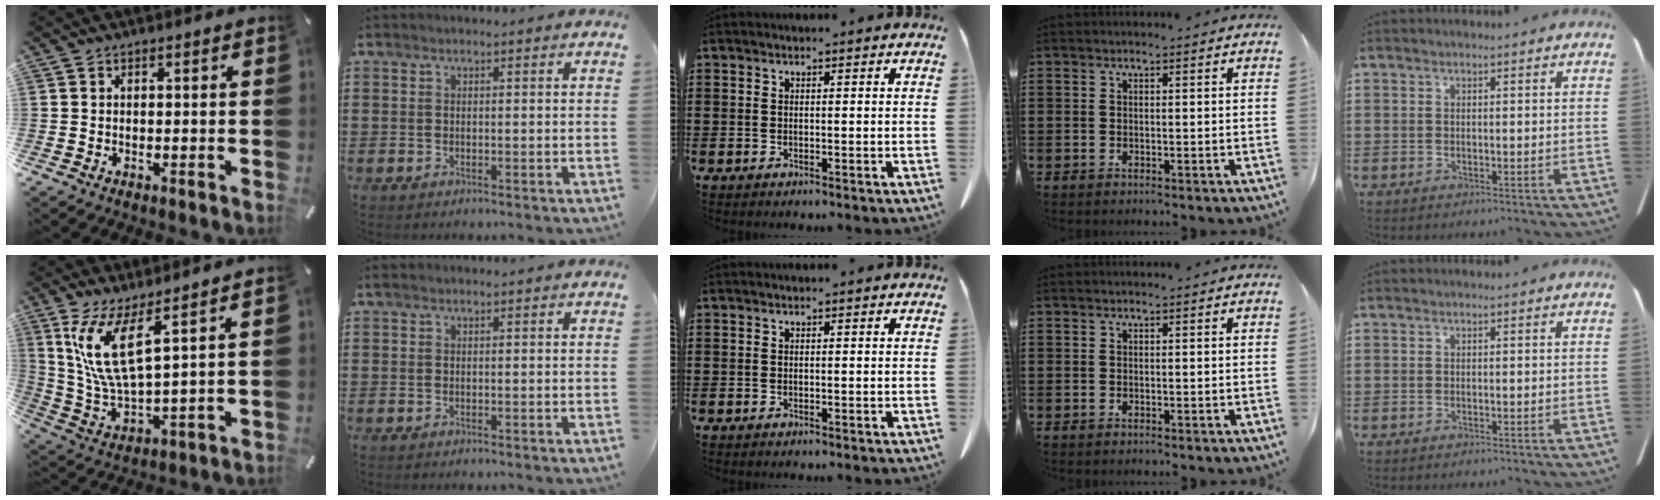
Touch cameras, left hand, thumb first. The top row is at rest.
{"thumb": {"total": 12.8, "force": [6.7, 3.8, 10.2], "torque": [-0.238, -0.026, 0.119]}}